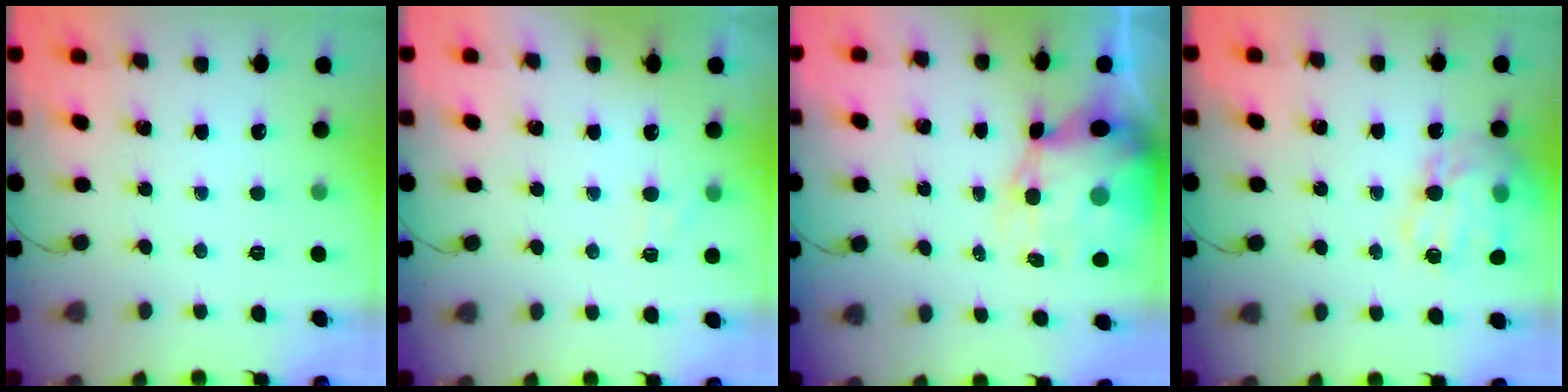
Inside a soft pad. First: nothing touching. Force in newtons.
{"total": 5.0, "press": 4.9, "slide": 1.3}
{"total": 8.7, "press": 8.3, "slide": 2.7}
{"total": 18.7, "press": 18.4, "slide": 3.2}